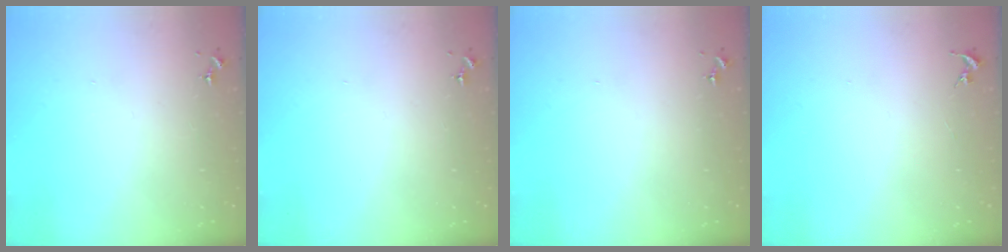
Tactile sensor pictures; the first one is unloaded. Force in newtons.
{"total": 0.0}
{"total": 0.0}
{"total": 0.0}